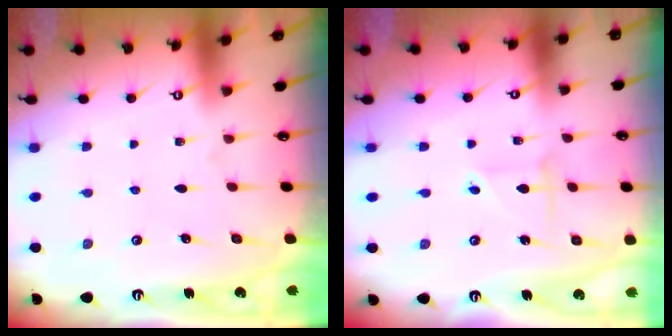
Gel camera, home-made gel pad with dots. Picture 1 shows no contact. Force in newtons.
{"total": 2.7, "press": 2.6, "slide": 0.3}